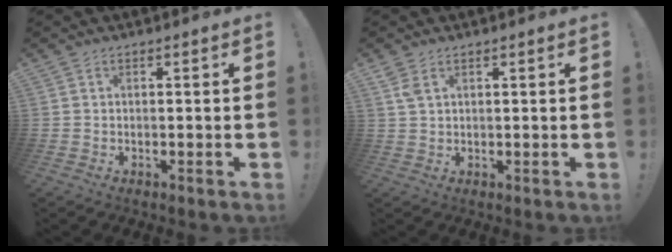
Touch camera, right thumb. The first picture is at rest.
{"total": 2.8, "force": [1.6, 1.2, 2.0], "torque": [-0.041, -0.001, 0.030]}